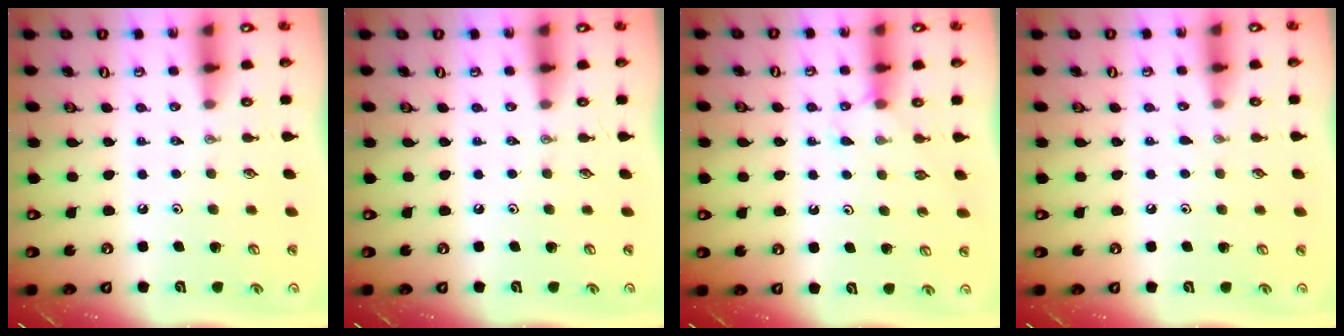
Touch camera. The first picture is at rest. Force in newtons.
{"total": 0.0}
{"total": 3.9, "press": 3.9, "slide": 0.5}
{"total": 4.0, "press": 4.0, "slide": 0.6}